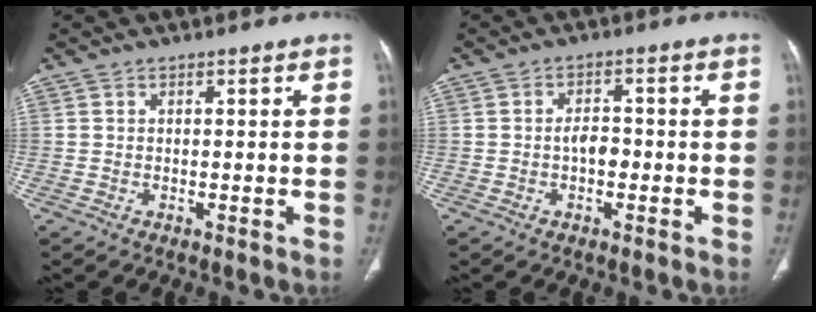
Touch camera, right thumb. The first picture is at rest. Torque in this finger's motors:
{"motor_torque": [1.30, 1.63, 0.15, -0.20, -0.01]}